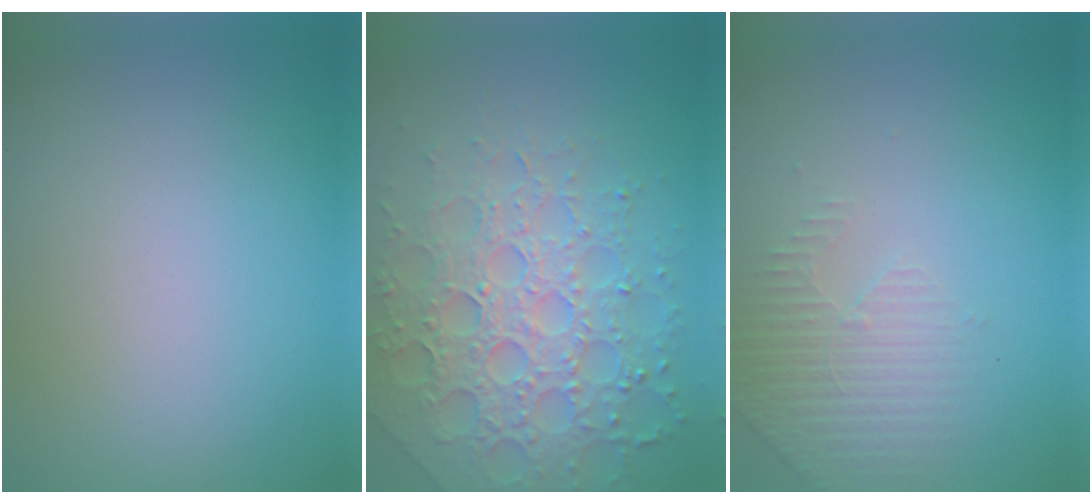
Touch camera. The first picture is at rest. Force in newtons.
{"total": 7.3, "press": 7.1, "slide": 1.7}
{"total": 2.8, "press": 2.7, "slide": 0.8}